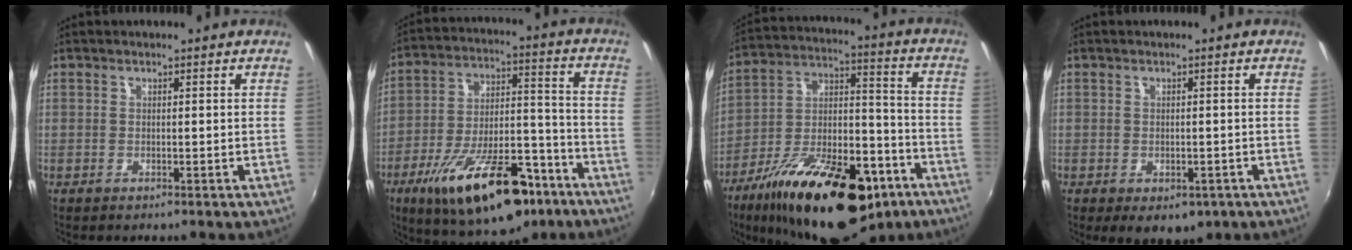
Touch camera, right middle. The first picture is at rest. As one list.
[{"total": 24.4, "force": [-14.8, 9.8, 16.7], "torque": [-0.282, -0.013, -0.219]}, {"total": 27.5, "force": [-16.0, 11.9, 19.0], "torque": [-0.316, -0.009, -0.241]}, {"total": 5.7, "force": [-2.8, 3.5, 3.5], "torque": [-0.062, -0.023, -0.032]}]